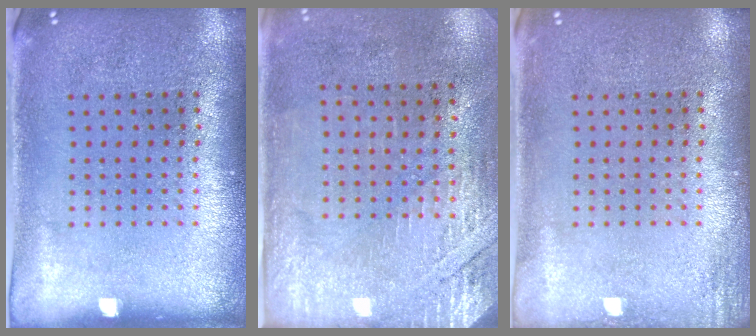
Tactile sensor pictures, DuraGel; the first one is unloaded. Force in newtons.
{"total": 2.8, "press": 2.4, "slide": 1.4}
{"total": 1.2, "press": 1.2, "slide": 0.1}